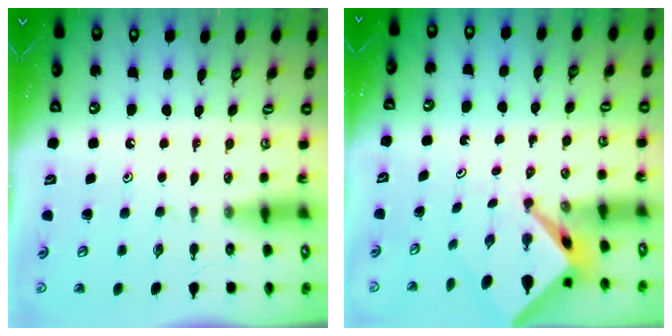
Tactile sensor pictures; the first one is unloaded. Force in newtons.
{"total": 4.2, "press": 4.2, "slide": 0.1}